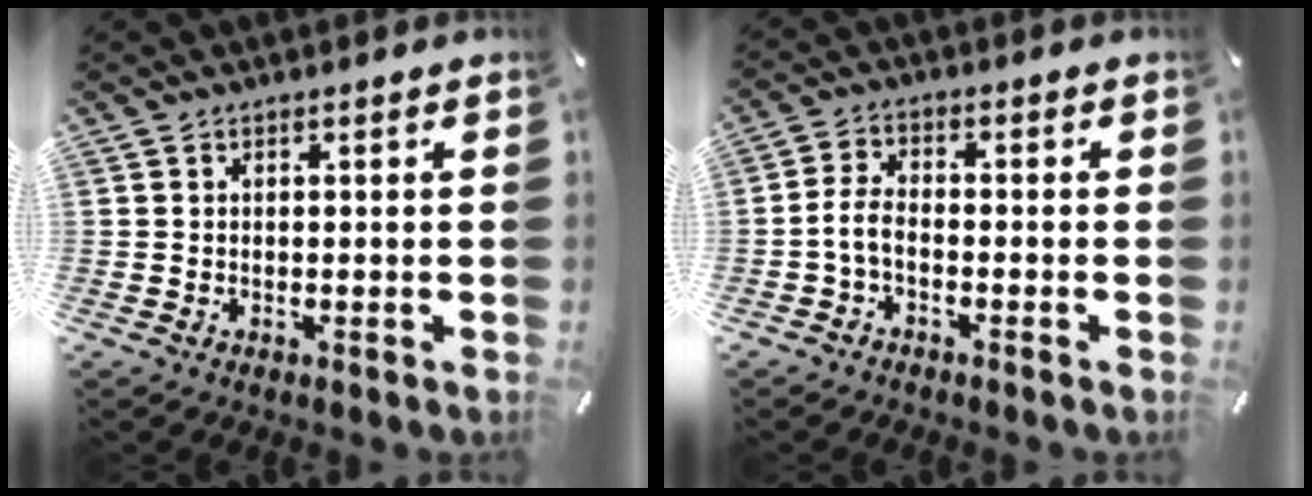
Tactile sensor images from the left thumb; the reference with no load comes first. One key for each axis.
{"total": 4.7, "fx": -1.9, "fy": 2.4, "fz": 3.5, "tx": -0.080, "ty": 0.007, "tz": -0.039}